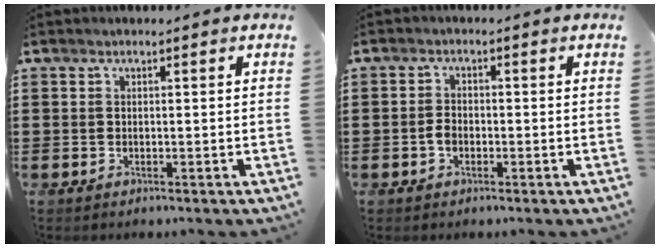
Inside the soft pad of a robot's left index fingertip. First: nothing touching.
{"total": 2.1, "force": [-0.6, 1.3, 1.5], "torque": [-0.037, 0.000, -0.014]}